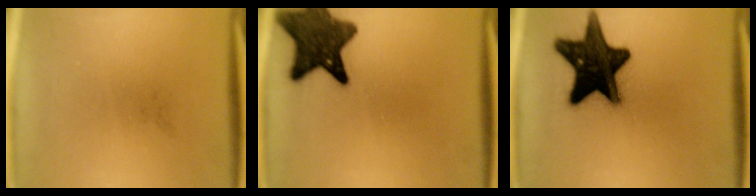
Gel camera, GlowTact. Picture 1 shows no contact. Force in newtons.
{"total": 11.5}
{"total": 18.8}